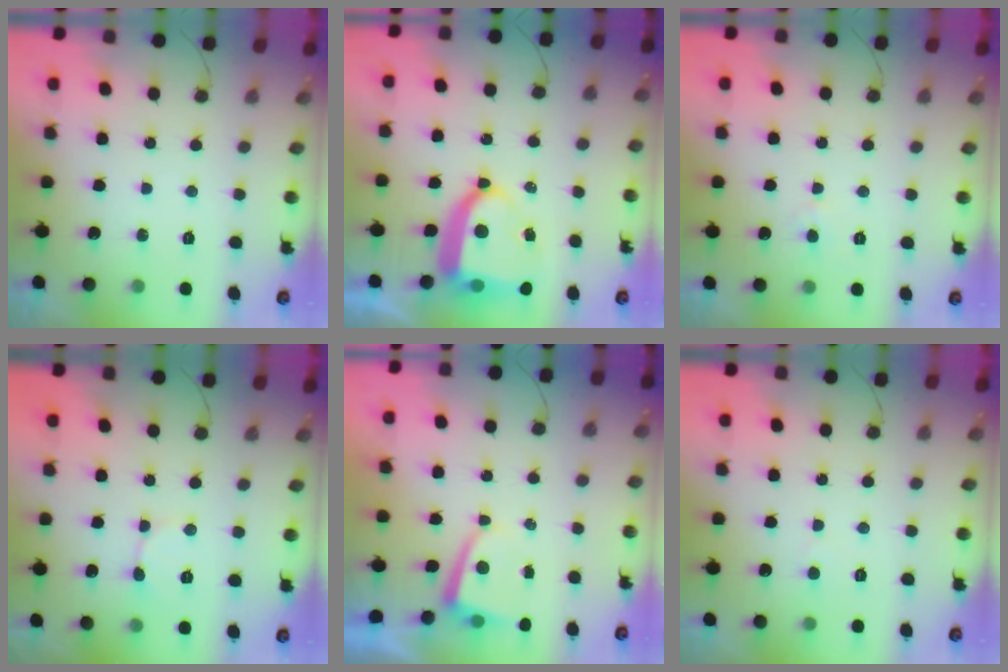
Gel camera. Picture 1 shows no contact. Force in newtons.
{"total": 11.1, "press": 11.0, "slide": 1.5}
{"total": 2.6, "press": 2.6, "slide": 0.2}
{"total": 2.4, "press": 2.4, "slide": 0.3}
{"total": 1.8, "press": 1.8, "slide": 0.3}
{"total": 2.4, "press": 2.4, "slide": 0.2}